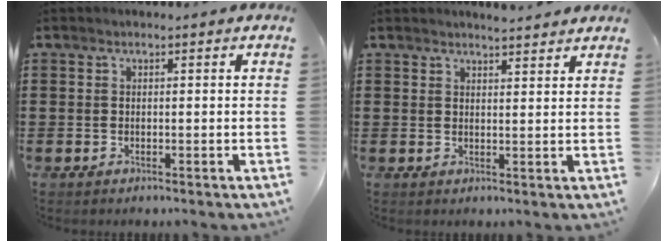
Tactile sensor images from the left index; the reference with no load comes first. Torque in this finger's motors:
{"motor_torque": [0.41, -0.41, 0.23, 0.06]}